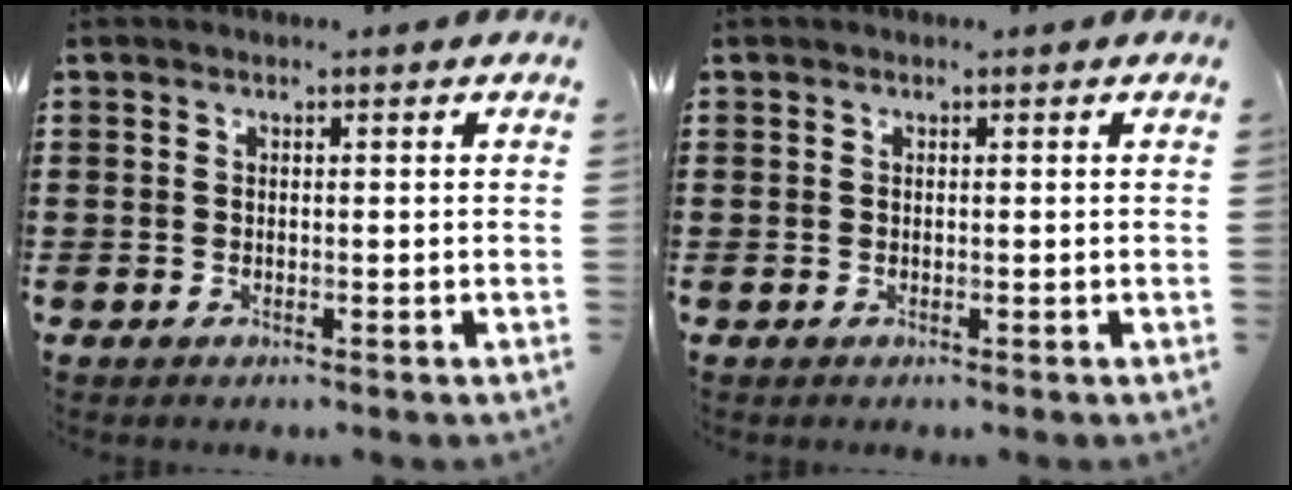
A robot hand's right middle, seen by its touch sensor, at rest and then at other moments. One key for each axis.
{"total": 0.0}